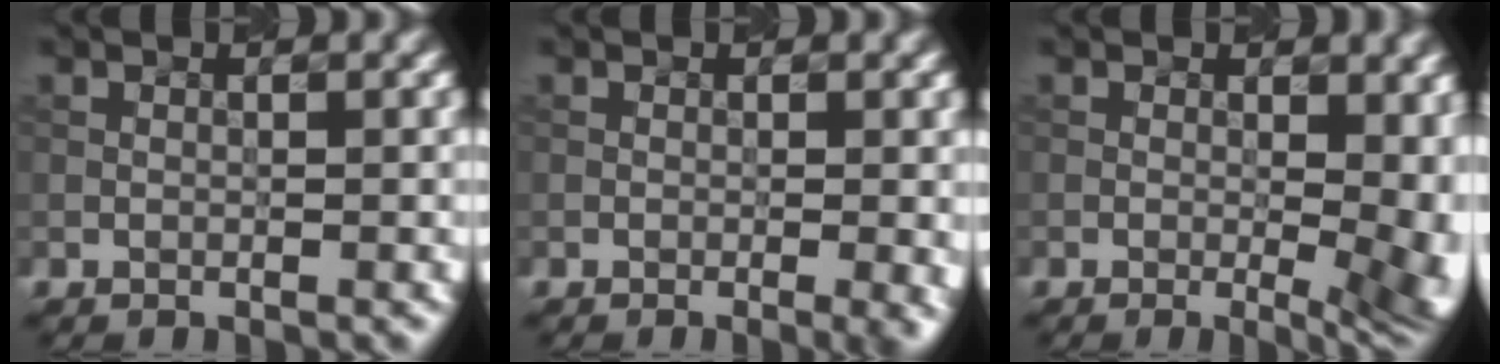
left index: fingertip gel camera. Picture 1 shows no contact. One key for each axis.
{"total": 2.9, "fx": -0.7, "fy": 0.9, "fz": 2.6, "tx": -0.021, "ty": 0.009, "tz": 0.000}
{"total": 10.5, "fx": -0.2, "fy": 4.9, "fz": 9.3, "tx": -0.071, "ty": 0.032, "tz": 0.007}